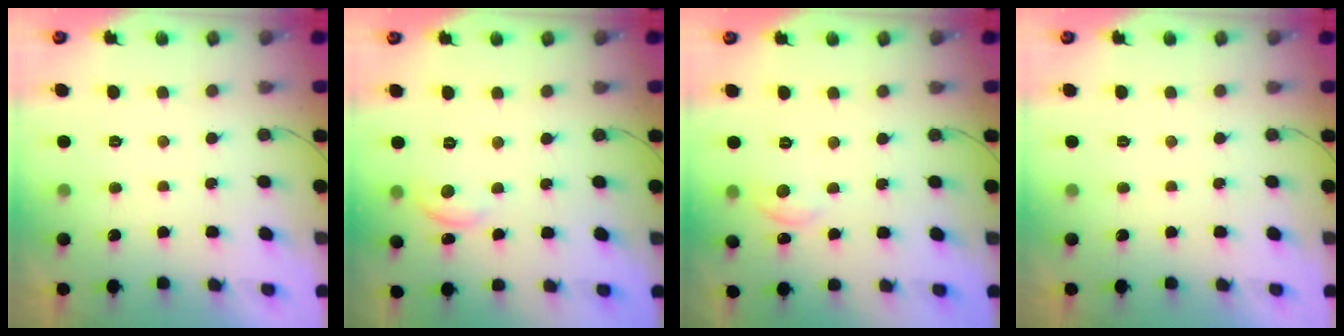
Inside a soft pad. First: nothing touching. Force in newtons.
{"total": 6.6, "press": 6.5, "slide": 0.7}
{"total": 4.9, "press": 4.9, "slide": 0.6}
{"total": 0.0}